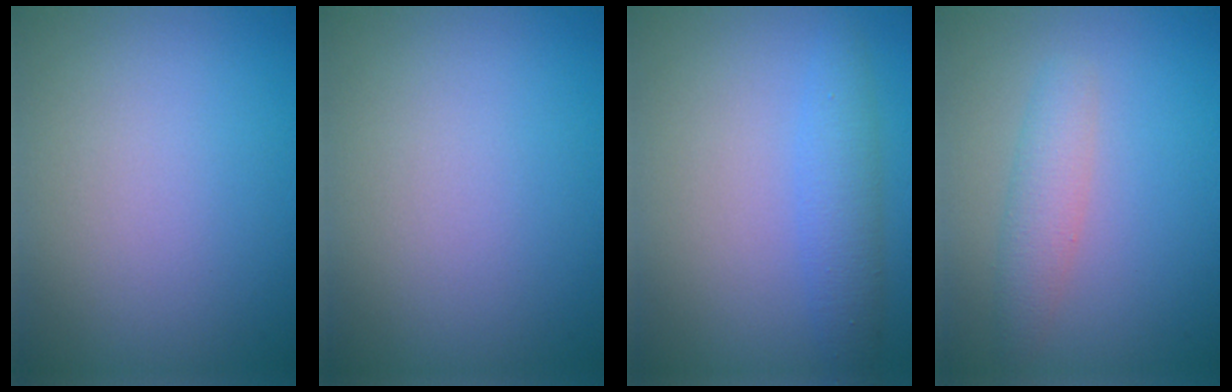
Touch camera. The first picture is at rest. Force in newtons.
{"total": 0.0}
{"total": 2.8, "press": 2.8, "slide": 0.0}
{"total": 2.5, "press": 2.5, "slide": 0.1}